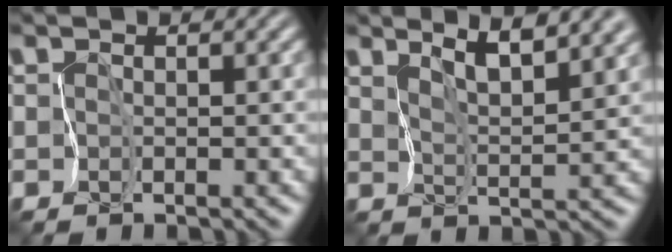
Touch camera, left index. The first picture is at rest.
{"total": 4.9, "force": [4.0, 0.6, 2.9], "torque": [-0.040, 0.010, 0.062]}